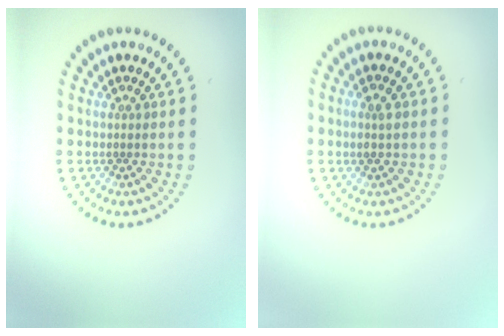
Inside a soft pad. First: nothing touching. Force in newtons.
{"total": 1.3, "press": 1.3, "slide": 0.3}